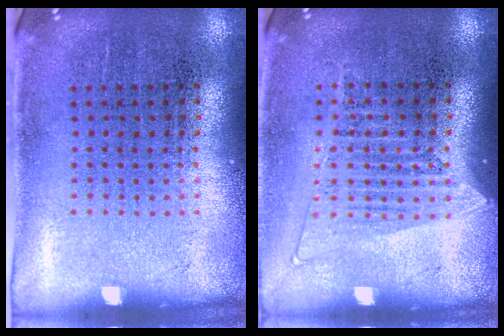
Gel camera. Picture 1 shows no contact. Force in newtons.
{"total": 1.4, "press": 1.3, "slide": 0.6}